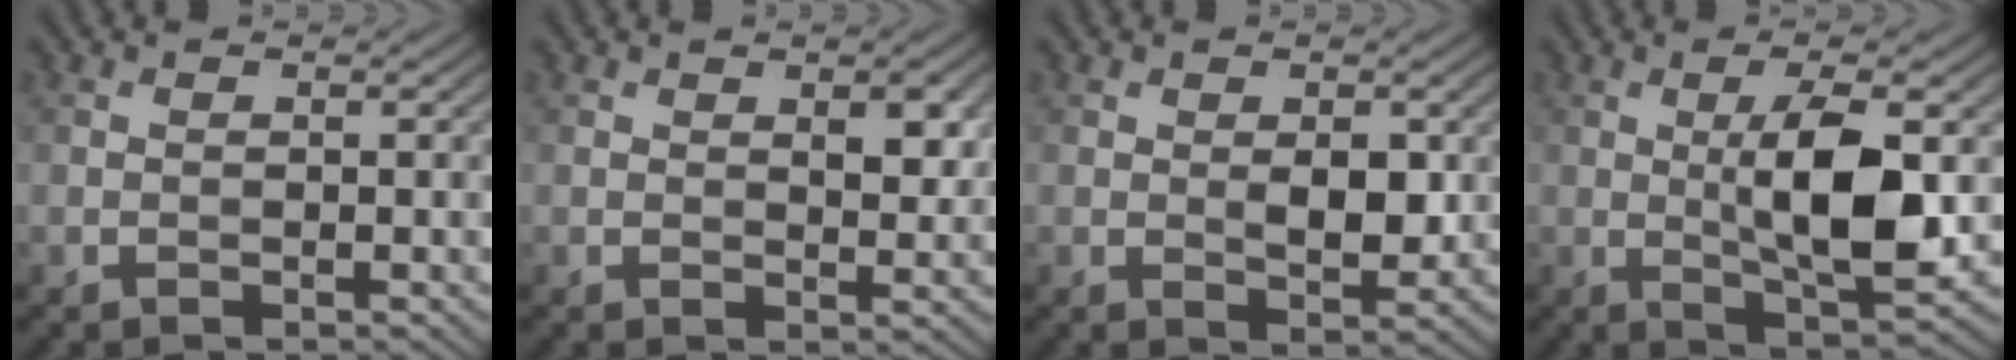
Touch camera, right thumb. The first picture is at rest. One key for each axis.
{"total": 3.3, "fx": 1.2, "fy": 1.5, "fz": 2.6, "tx": -0.041, "ty": -0.005, "tz": 0.022}
{"total": 3.6, "fx": 0.5, "fy": 1.8, "fz": 3.1, "tx": -0.054, "ty": -0.005, "tz": 0.012}
{"total": 8.5, "fx": 0.5, "fy": 2.3, "fz": 8.1, "tx": -0.144, "ty": -0.001, "tz": 0.012}